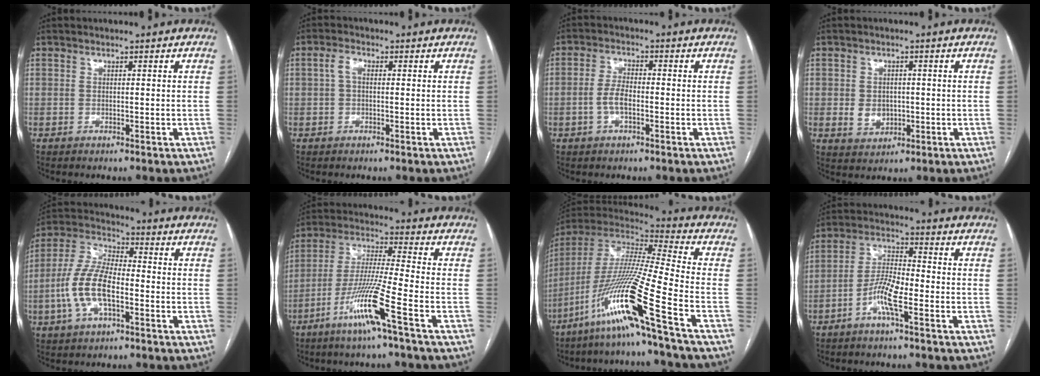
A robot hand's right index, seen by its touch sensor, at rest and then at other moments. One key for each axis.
{"total": 2.2, "fx": 0.1, "fy": 1.2, "fz": 1.8, "tx": -0.038, "ty": 0.010, "tz": 0.000}
{"total": 4.0, "fx": -1.2, "fy": 1.6, "fz": 3.4, "tx": -0.075, "ty": 0.007, "tz": -0.024}
{"total": 4.1, "fx": -0.4, "fy": 3.3, "fz": 2.3, "tx": -0.036, "ty": 0.004, "tz": 0.006}
{"total": 11.2, "fx": -3.0, "fy": 4.4, "fz": 9.8, "tx": -0.221, "ty": 0.013, "tz": -0.060}
{"total": 11.8, "fx": -6.1, "fy": -1.2, "fz": 10.0, "tx": -0.201, "ty": -0.015, "tz": -0.122}
{"total": 19.7, "fx": -10.4, "fy": -1.9, "fz": 16.6, "tx": -0.360, "ty": -0.030, "tz": -0.204}
{"total": 7.0, "fx": -3.2, "fy": 1.1, "fz": 6.1, "tx": -0.128, "ty": 0.008, "tz": -0.065}